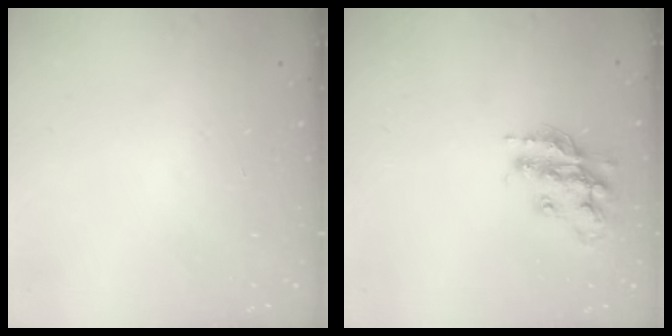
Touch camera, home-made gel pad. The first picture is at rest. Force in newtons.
{"total": 16.0, "press": 16.0, "slide": 1.2}